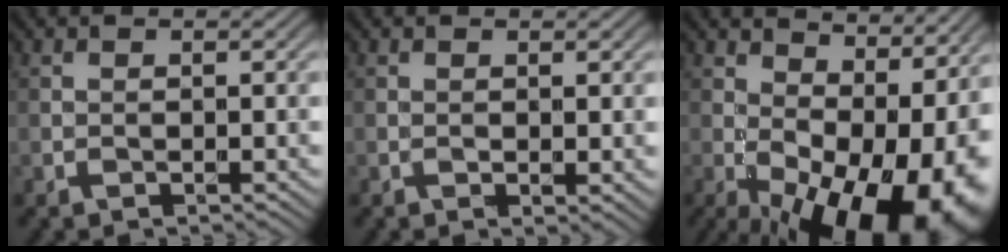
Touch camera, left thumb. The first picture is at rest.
{"total": 1.1, "force": [0.2, 0.5, 1.0], "torque": [-0.015, -0.005, 0.004]}
{"total": 18.3, "force": [-0.6, 9.6, 15.6], "torque": [-0.198, -0.012, 0.021]}